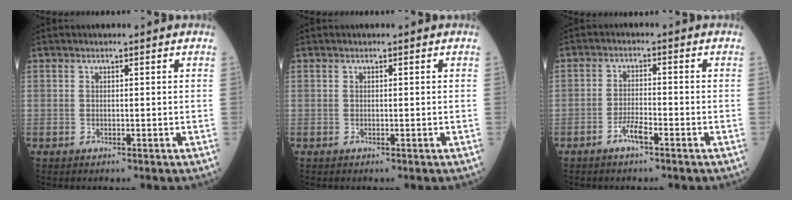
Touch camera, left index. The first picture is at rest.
{"total": 0.0}
{"total": 3.1, "force": [-2.1, 0.4, 2.2], "torque": [-0.045, 0.000, -0.041]}